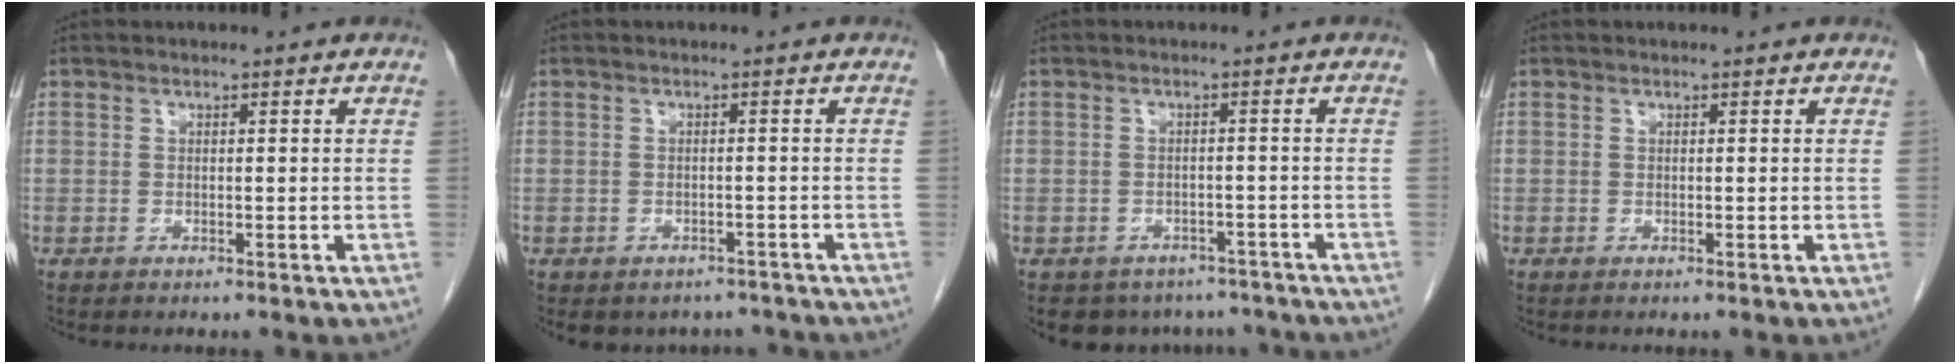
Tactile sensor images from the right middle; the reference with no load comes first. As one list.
[{"total": 5.8, "force": [-4.9, 3.0, 0.5], "torque": [0.008, 0.012, -0.055]}, {"total": 8.3, "force": [-6.8, 4.7, 0.9], "torque": [-0.003, 0.011, -0.076]}, {"total": 0.0}]